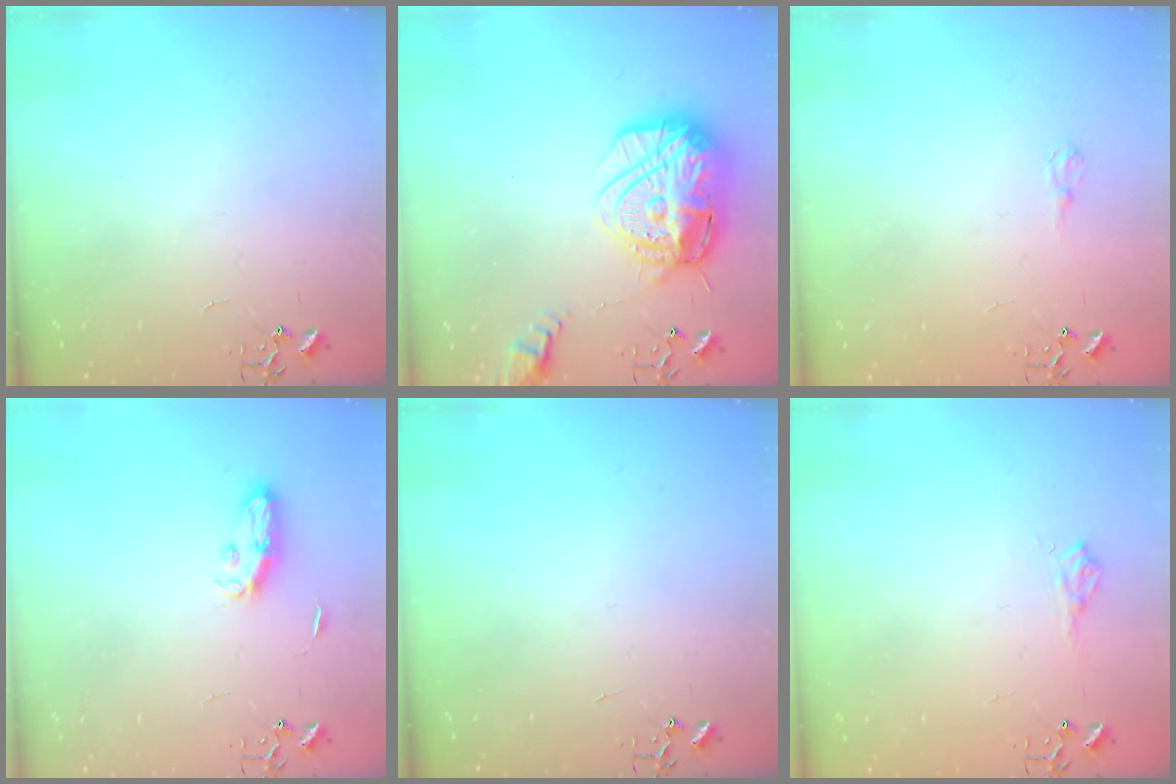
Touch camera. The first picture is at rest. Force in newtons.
{"total": 22.9, "press": 22.7, "slide": 2.3}
{"total": 6.0, "press": 5.9, "slide": 0.7}
{"total": 7.0, "press": 6.9, "slide": 0.5}
{"total": 0.0}
{"total": 7.5, "press": 7.5, "slide": 0.9}